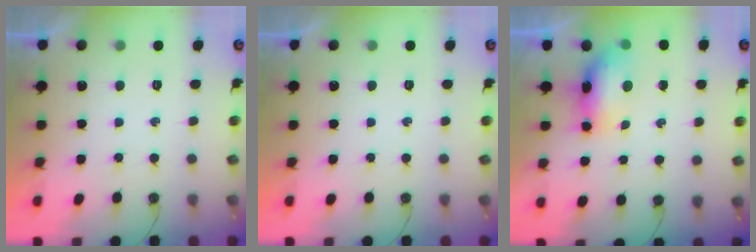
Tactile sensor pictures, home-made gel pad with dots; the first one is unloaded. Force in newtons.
{"total": 0.0}
{"total": 7.4, "press": 7.4, "slide": 0.7}